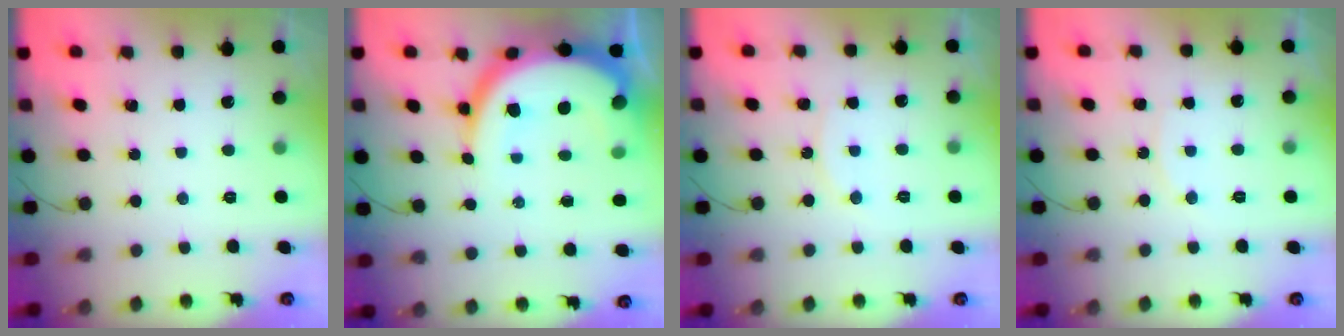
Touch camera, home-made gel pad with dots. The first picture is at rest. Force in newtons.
{"total": 15.7, "press": 15.6, "slide": 1.3}
{"total": 6.6, "press": 6.6, "slide": 0.1}
{"total": 5.4, "press": 5.4, "slide": 0.6}